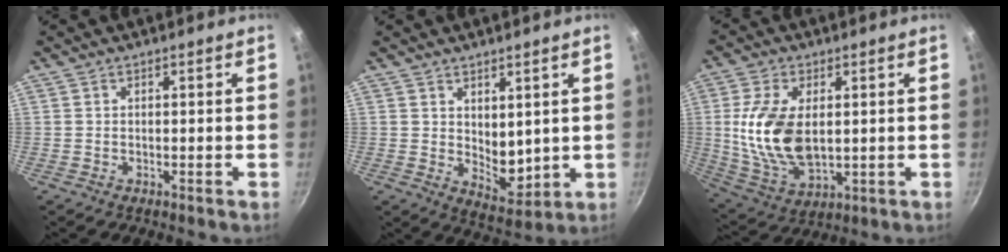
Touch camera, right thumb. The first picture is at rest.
{"total": 6.9, "force": [2.1, 4.2, 5.0], "torque": [-0.054, -0.035, 0.046]}
{"total": 14.7, "force": [1.5, 8.5, 12.0], "torque": [-0.222, -0.016, 0.038]}